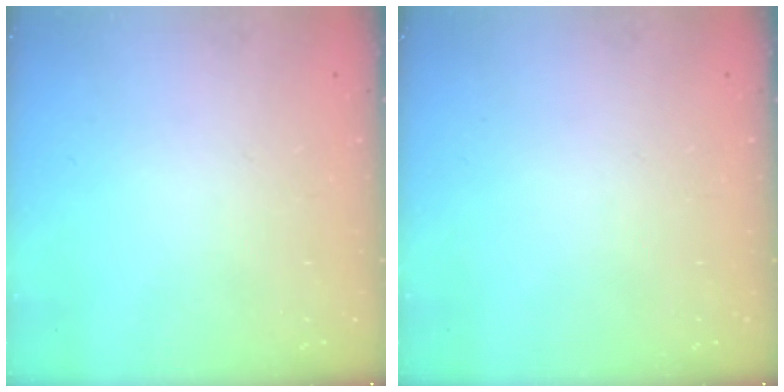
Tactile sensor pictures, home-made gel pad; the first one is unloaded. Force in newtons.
{"total": 0.0}